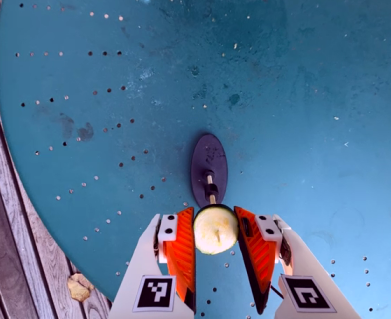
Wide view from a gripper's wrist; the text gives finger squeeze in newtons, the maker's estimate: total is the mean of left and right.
{"total": 11.2, "left": 11.7, "right": 10.7}